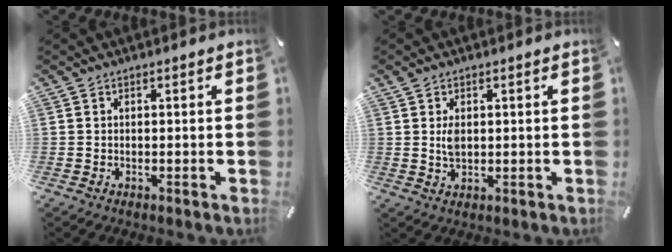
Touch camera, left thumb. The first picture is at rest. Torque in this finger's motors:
{"motor_torque": [0.75, 0.76, 0.51, -0.35, 0.00]}